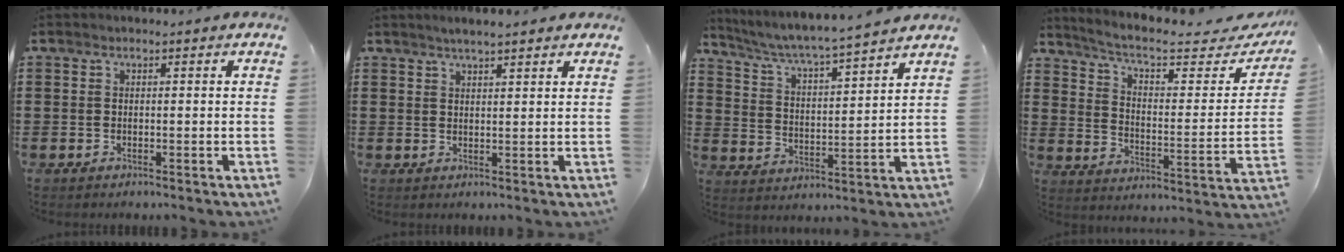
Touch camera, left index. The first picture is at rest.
{"total": 2.5, "force": [2.2, 0.2, 1.1], "torque": [-0.025, 0.004, 0.040]}
{"total": 4.7, "force": [4.3, -0.6, 1.6], "torque": [-0.053, -0.036, 0.066]}
{"total": 6.6, "force": [5.2, 1.1, 3.9], "torque": [-0.090, -0.036, 0.083]}